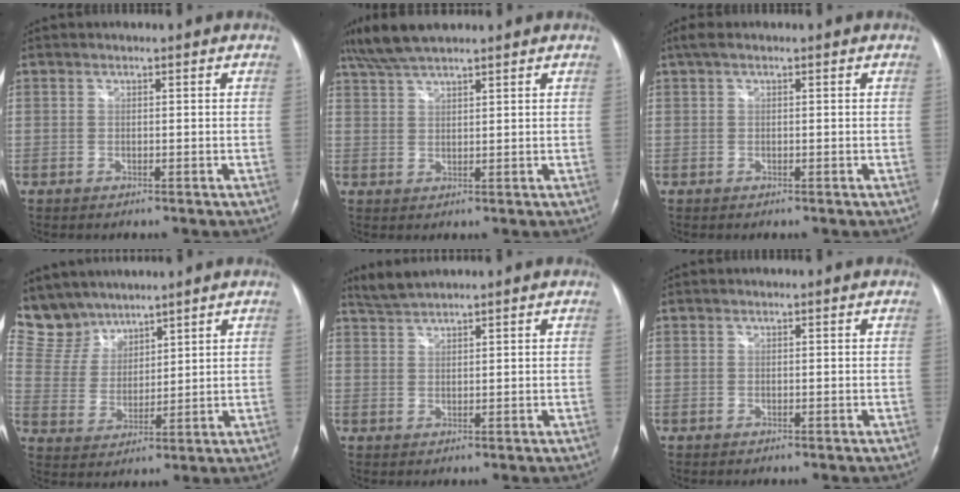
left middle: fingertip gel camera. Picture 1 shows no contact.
{"total": 6.8, "force": [5.7, 0.8, 3.5], "torque": [-0.074, 0.027, 0.108]}
{"total": 1.9, "force": [1.0, 0.7, 1.5], "torque": [-0.037, 0.020, 0.014]}
{"total": 8.9, "force": [7.9, 4.0, 0.0], "torque": [-0.010, 0.014, 0.172]}
{"total": 2.7, "force": [2.6, -0.4, 0.5], "torque": [-0.017, 0.010, 0.058]}
{"total": 0.0}